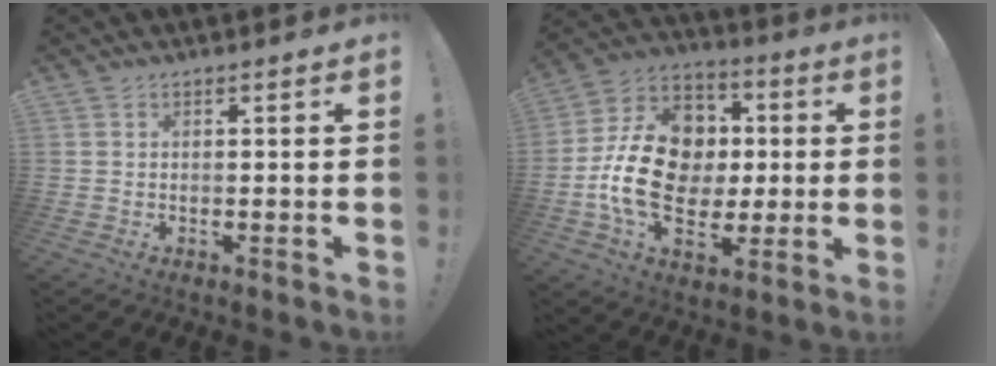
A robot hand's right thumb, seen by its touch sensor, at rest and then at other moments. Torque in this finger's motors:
{"motor_torque": [2.21, 2.80, 1.30, -0.82, 0.19]}